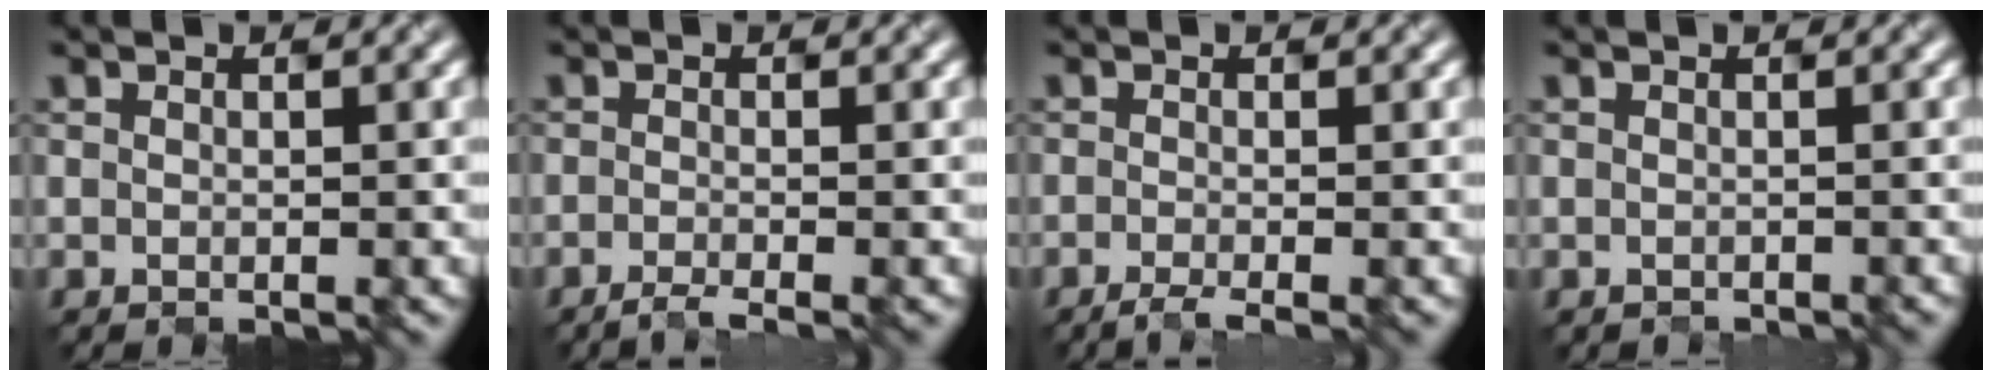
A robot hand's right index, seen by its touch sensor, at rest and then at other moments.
{"total": 1.6, "force": [-1.1, 0.4, 1.2], "torque": [-0.009, -0.008, -0.027]}
{"total": 1.8, "force": [-0.9, 0.5, 1.4], "torque": [-0.014, -0.009, -0.021]}
{"total": 0.0}